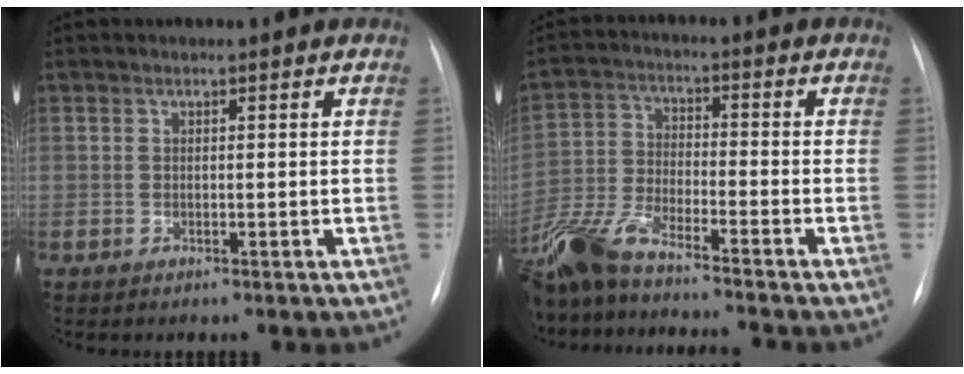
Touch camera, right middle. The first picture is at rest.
{"total": 13.6, "force": [-11.8, 0.9, 6.7], "torque": [-0.146, -0.014, -0.221]}